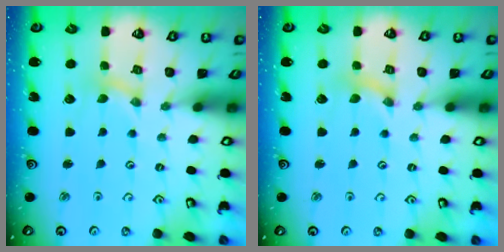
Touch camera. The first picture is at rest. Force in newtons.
{"total": 0.0}